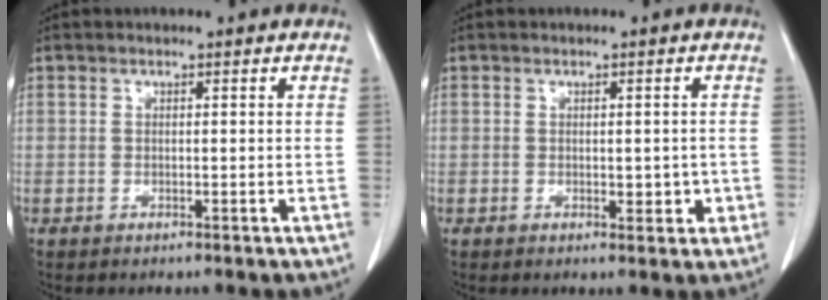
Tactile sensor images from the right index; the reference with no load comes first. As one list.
[{"total": 2.7, "force": [-0.5, 1.5, 2.2], "torque": [-0.021, 0.000, 0.000]}]